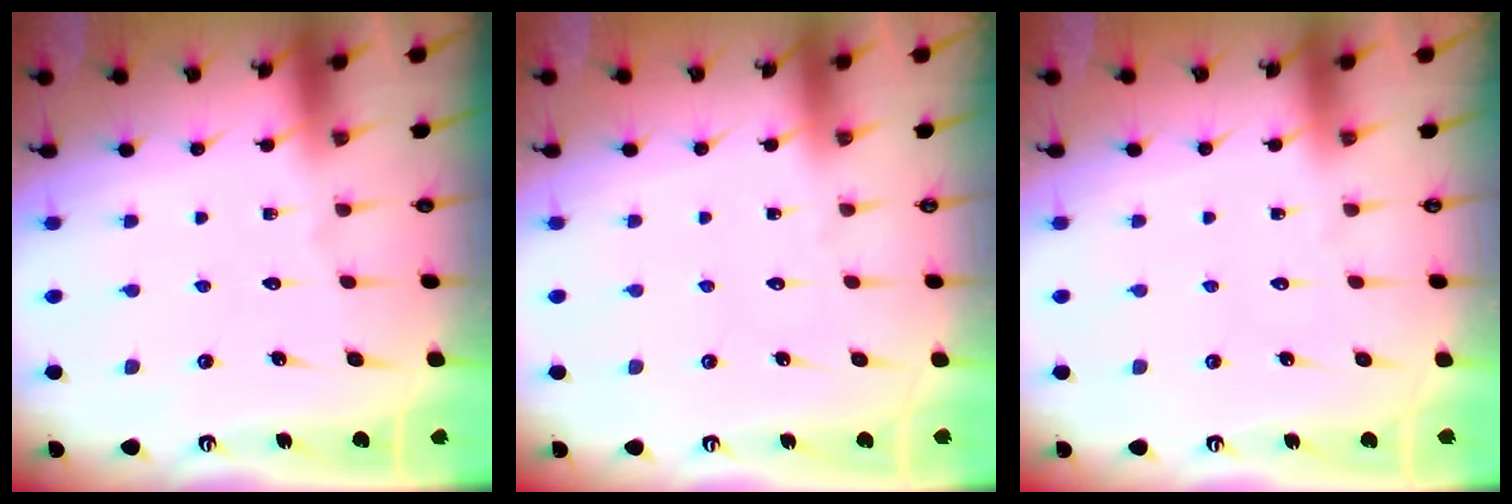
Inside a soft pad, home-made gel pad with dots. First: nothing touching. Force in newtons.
{"total": 0.0}
{"total": 0.0}